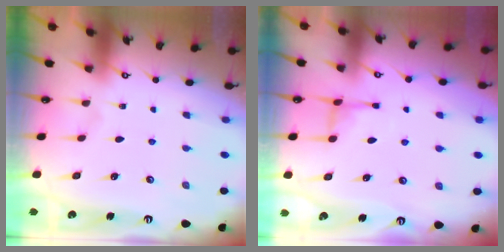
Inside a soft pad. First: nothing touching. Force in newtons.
{"total": 5.1, "press": 5.0, "slide": 0.7}